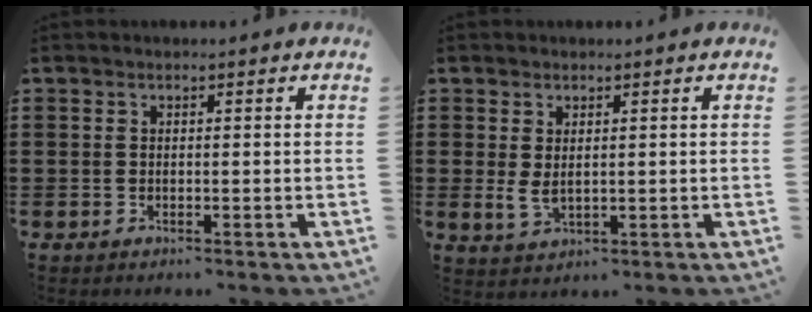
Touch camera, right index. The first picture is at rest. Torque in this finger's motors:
{"motor_torque": [1.06, 1.08, 0.07, 0.04]}